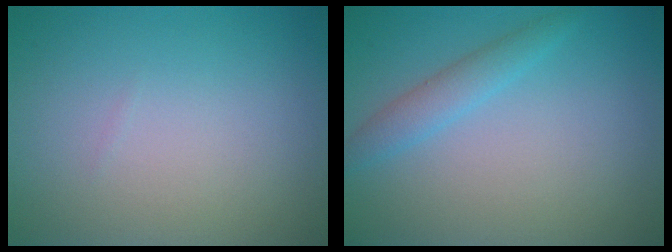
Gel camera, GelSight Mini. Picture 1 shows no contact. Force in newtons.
{"total": 2.0, "press": 2.0, "slide": 0.2}